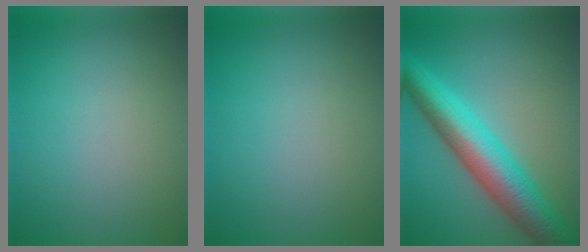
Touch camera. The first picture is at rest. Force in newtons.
{"total": 0.0}
{"total": 8.7, "press": 8.7, "slide": 0.1}